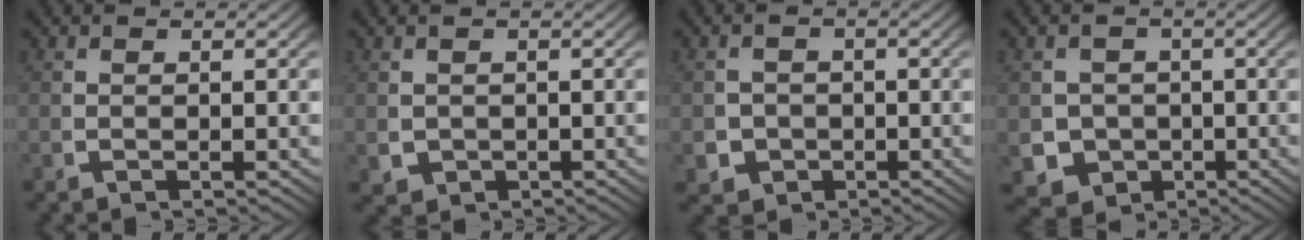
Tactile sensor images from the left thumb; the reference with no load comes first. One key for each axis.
{"total": 3.0, "fx": -0.4, "fy": 2.7, "fz": 1.2, "tx": -0.034, "ty": -0.020, "tz": 0.006}
{"total": 4.2, "fx": -1.4, "fy": 3.6, "fz": 1.6, "tx": -0.037, "ty": -0.024, "tz": -0.013}
{"total": 8.8, "fx": -2.9, "fy": 7.8, "fz": 3.1, "tx": -0.068, "ty": -0.051, "tz": -0.030}